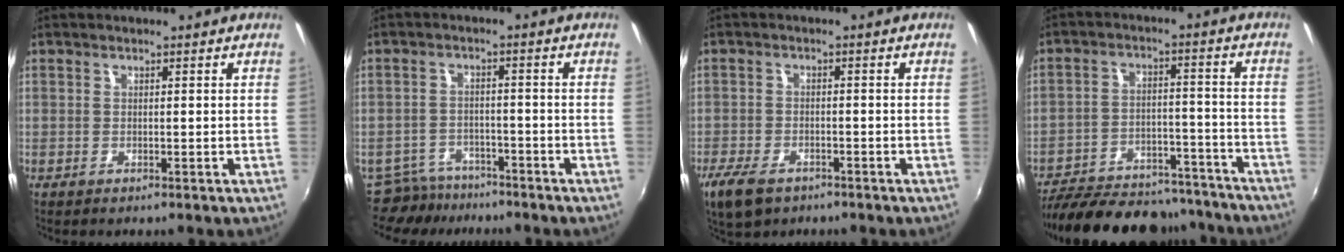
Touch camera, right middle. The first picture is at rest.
{"total": 6.8, "force": [-6.1, 3.0, 0.6], "torque": [-0.032, 0.006, -0.097]}
{"total": 7.5, "force": [-5.0, 3.8, 4.1], "torque": [-0.109, -0.019, -0.093]}
{"total": 25.9, "force": [-22.5, 8.2, 9.8], "torque": [-0.196, 0.008, -0.301]}